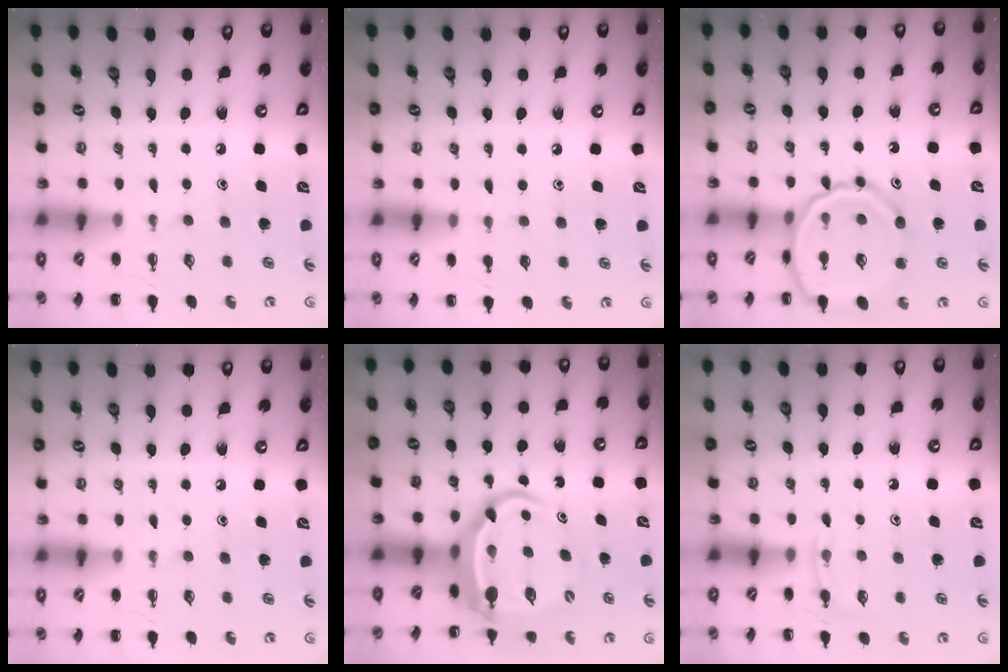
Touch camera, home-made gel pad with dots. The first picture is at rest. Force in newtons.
{"total": 2.6, "press": 2.4, "slide": 1.0}
{"total": 13.3, "press": 13.2, "slide": 1.2}
{"total": 0.0}
{"total": 6.7, "press": 6.4, "slide": 1.8}
{"total": 3.3, "press": 3.1, "slide": 1.2}